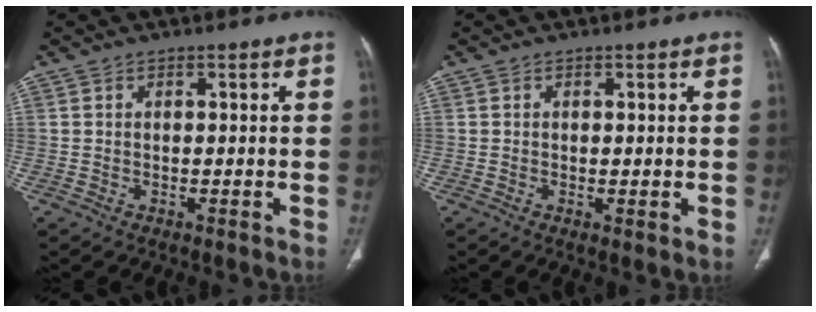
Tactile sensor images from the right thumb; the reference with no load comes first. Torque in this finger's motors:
{"motor_torque": [-0.13, 0.05, -0.45, -0.07, 0.01]}